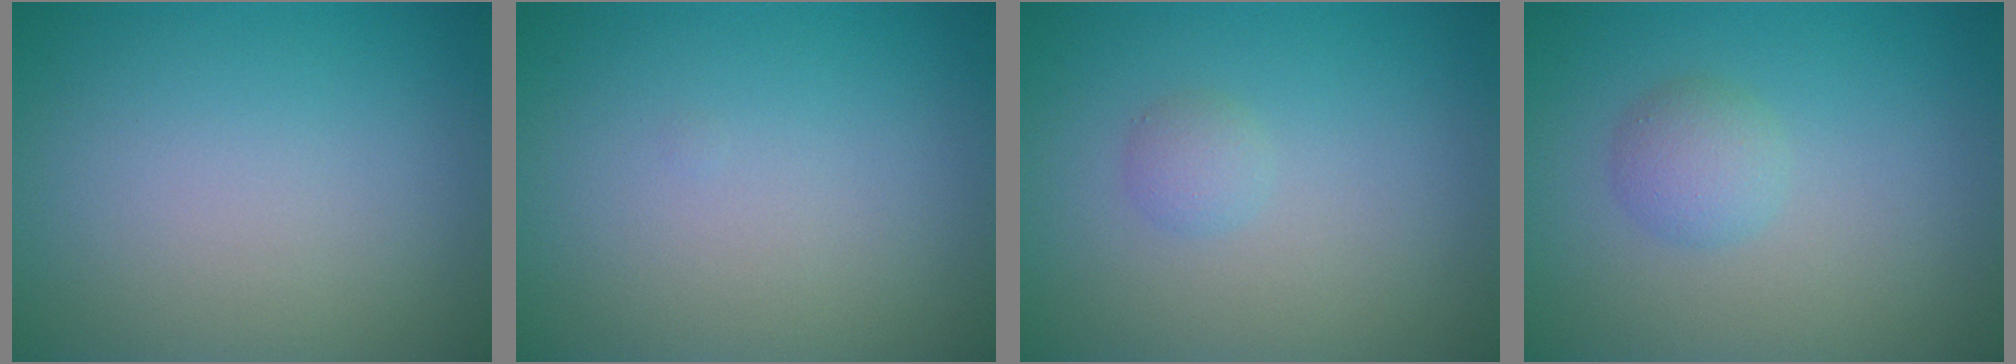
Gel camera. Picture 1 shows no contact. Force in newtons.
{"total": 0.0}
{"total": 1.1, "press": 1.1, "slide": 0.0}
{"total": 1.9, "press": 1.9, "slide": 0.0}